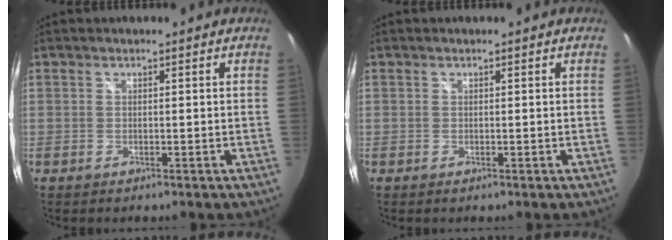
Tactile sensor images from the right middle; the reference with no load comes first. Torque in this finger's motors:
{"motor_torque": [0.10, -0.14, 0.03, 0.01]}